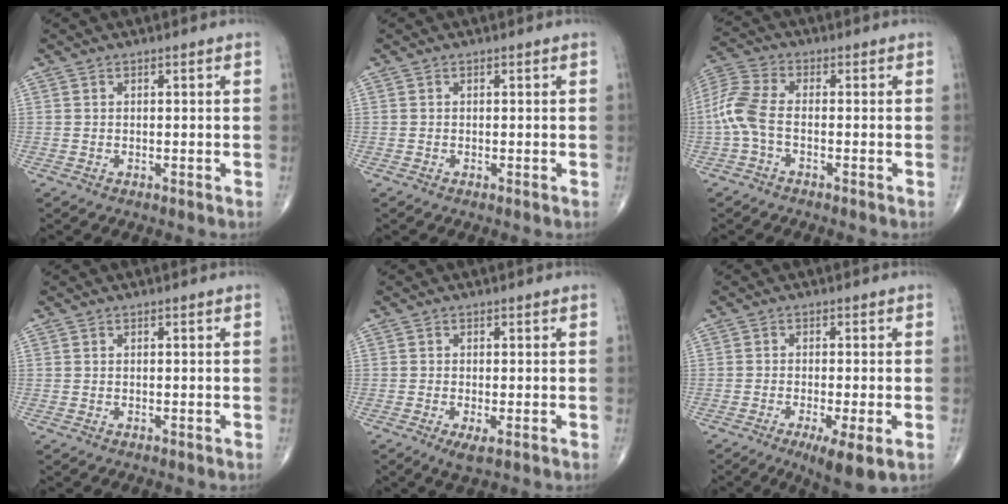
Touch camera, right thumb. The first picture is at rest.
{"total": 0.0}
{"total": 6.5, "force": [-1.3, 3.2, 5.5], "torque": [-0.145, 0.019, -0.037]}
{"total": 0.0}
{"total": 2.5, "force": [-1.0, 0.7, 2.2], "torque": [-0.043, -0.007, -0.018]}
{"total": 7.3, "force": [-3.1, 1.4, 6.4], "torque": [-0.105, -0.015, -0.050]}